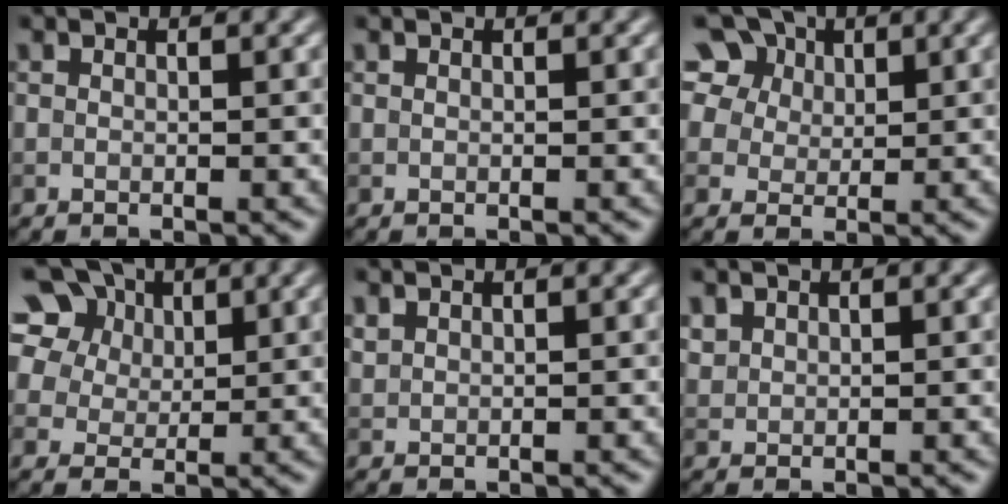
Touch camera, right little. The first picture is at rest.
{"total": 0.0}
{"total": 12.6, "force": [7.2, 8.6, 5.6], "torque": [-0.143, 0.038, 0.117]}
{"total": 15.1, "force": [8.8, 10.0, 7.0], "torque": [-0.176, 0.051, 0.148]}
{"total": 0.7, "force": [0.6, 0.2, 0.2], "torque": [-0.008, 0.000, 0.018]}
{"total": 1.0, "force": [0.8, 0.5, 0.1], "torque": [-0.007, 0.000, 0.023]}